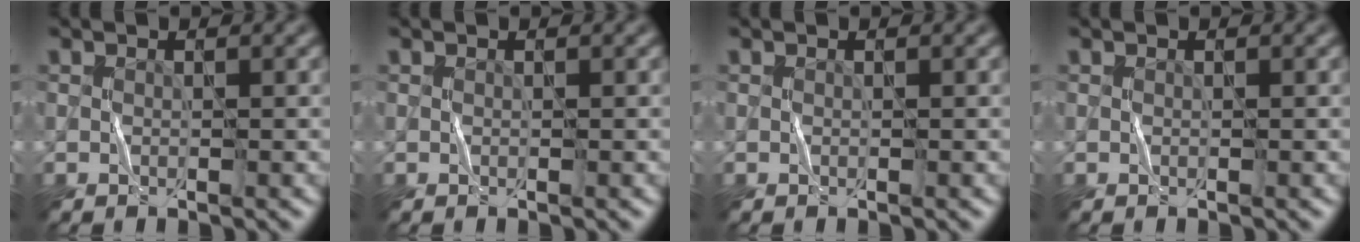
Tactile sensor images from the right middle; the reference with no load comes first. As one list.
[{"total": 0.0}, {"total": 0.0}, {"total": 0.0}]